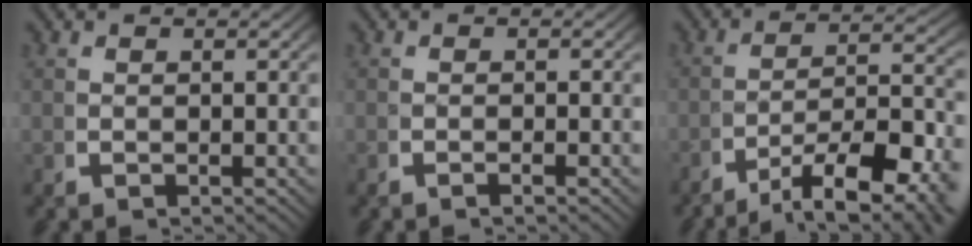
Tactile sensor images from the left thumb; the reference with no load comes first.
{"total": 0.7, "force": [-0.4, 0.0, 0.6], "torque": [-0.011, 0.007, -0.012]}
{"total": 10.2, "force": [-3.8, 5.3, 7.8], "torque": [-0.133, -0.036, -0.046]}